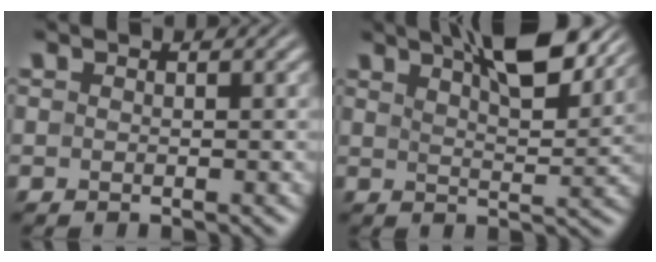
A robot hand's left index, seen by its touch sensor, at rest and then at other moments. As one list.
[{"total": 8.7, "force": [5.5, 2.7, 6.2], "torque": [-0.086, 0.021, 0.073]}]